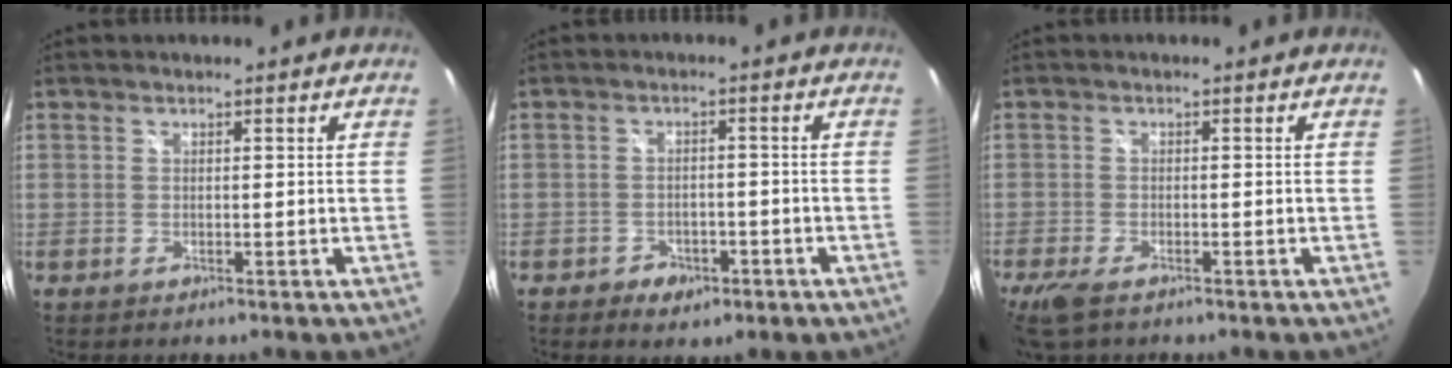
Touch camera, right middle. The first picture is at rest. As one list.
[{"total": 5.0, "force": [-2.9, 3.3, 2.3], "torque": [-0.059, 0.003, -0.034]}, {"total": 5.5, "force": [-3.9, 2.1, 3.3], "torque": [-0.083, -0.022, -0.075]}]